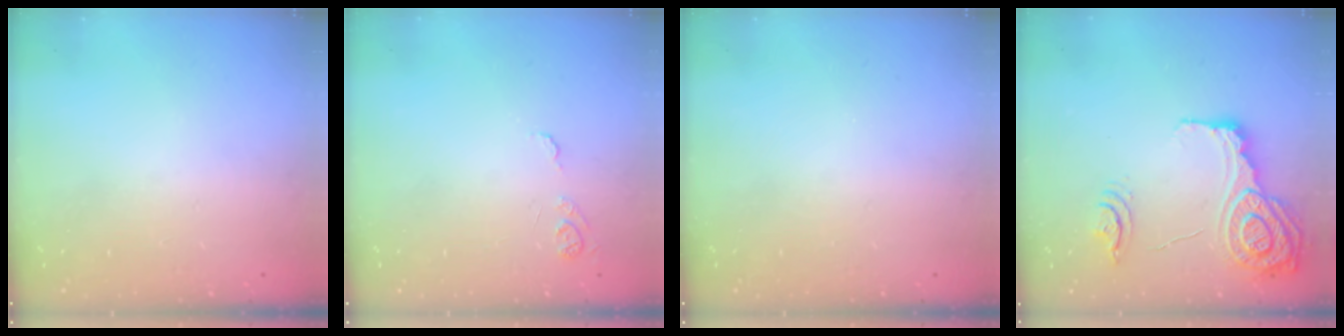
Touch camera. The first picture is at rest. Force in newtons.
{"total": 7.2, "press": 7.2, "slide": 0.7}
{"total": 0.0}
{"total": 16.0, "press": 15.9, "slide": 1.2}